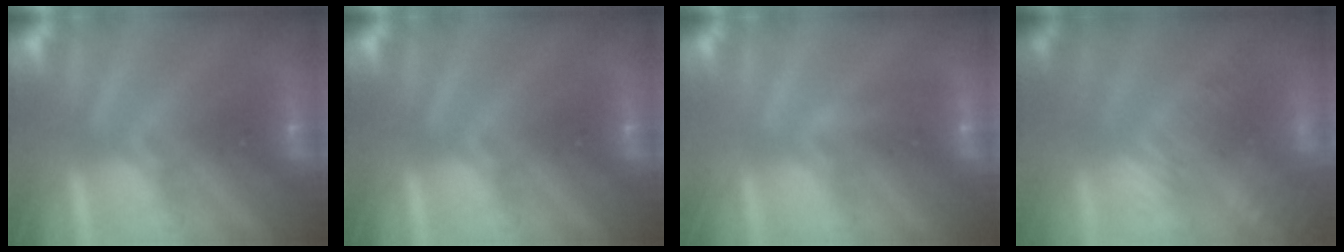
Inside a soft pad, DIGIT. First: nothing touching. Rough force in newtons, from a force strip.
{"total": 0.0}
{"total": 2.8}
{"total": 13.7}